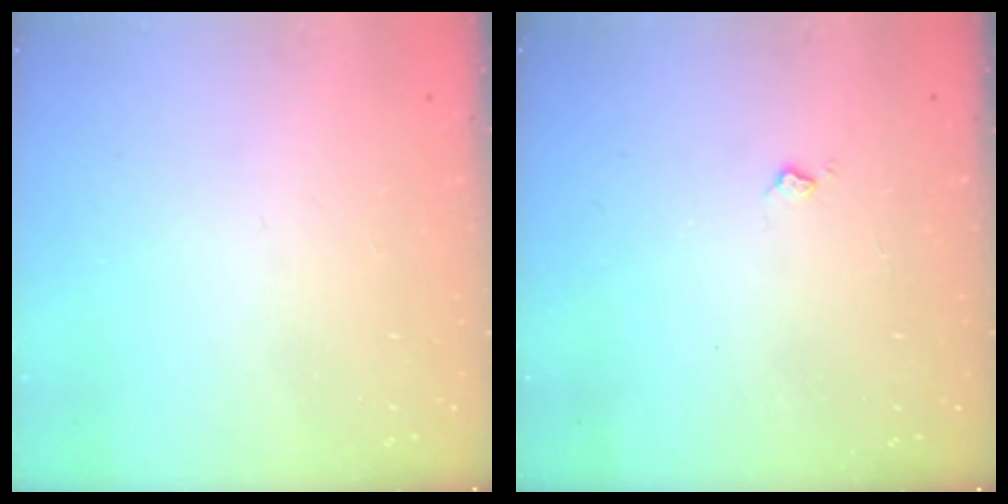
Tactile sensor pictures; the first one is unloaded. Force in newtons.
{"total": 3.3, "press": 3.3, "slide": 0.6}